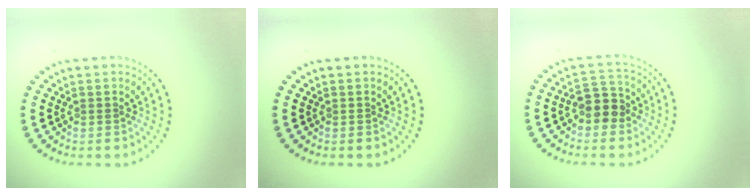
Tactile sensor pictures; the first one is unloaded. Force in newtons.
{"total": 0.0}
{"total": 3.3, "press": 3.2, "slide": 1.0}